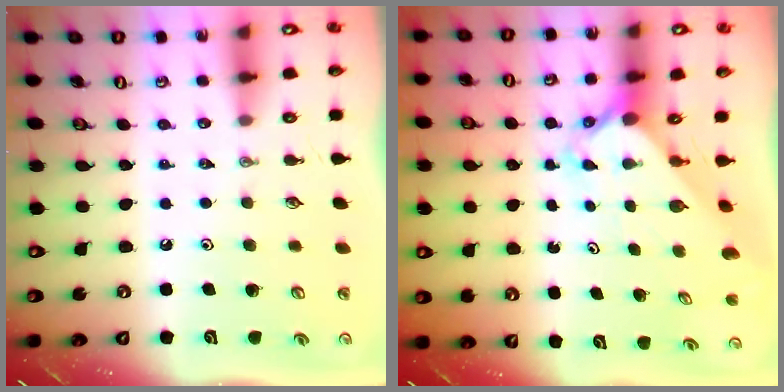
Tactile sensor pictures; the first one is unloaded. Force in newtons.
{"total": 2.6, "press": 2.6, "slide": 0.3}